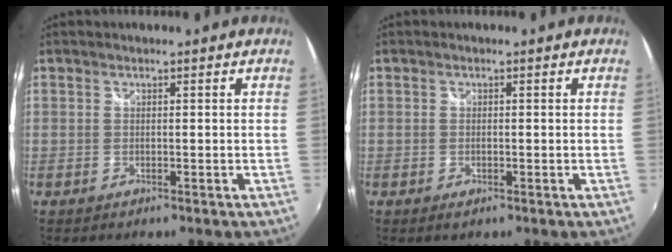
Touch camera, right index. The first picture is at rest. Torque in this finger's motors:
{"motor_torque": [0.20, 0.14, 0.18, 0.05]}